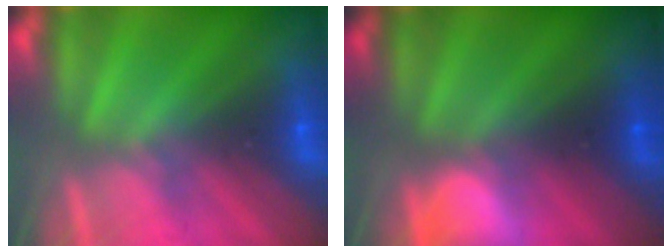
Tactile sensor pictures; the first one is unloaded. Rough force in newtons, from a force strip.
{"total": 2.6}